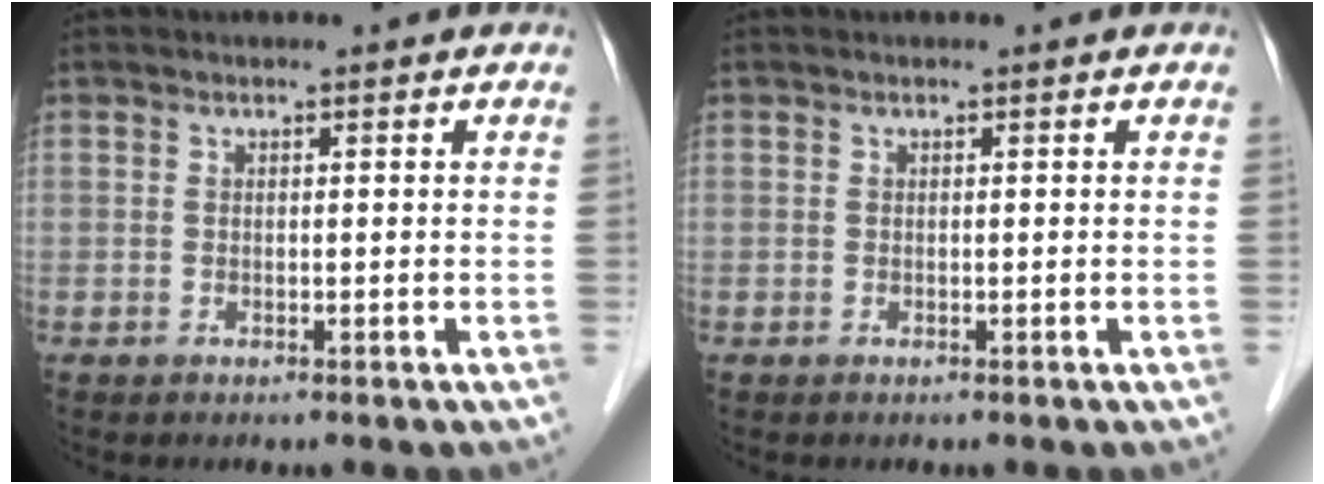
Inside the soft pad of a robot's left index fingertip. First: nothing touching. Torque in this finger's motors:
{"motor_torque": [0.00, 0.00, 0.00, 0.00]}